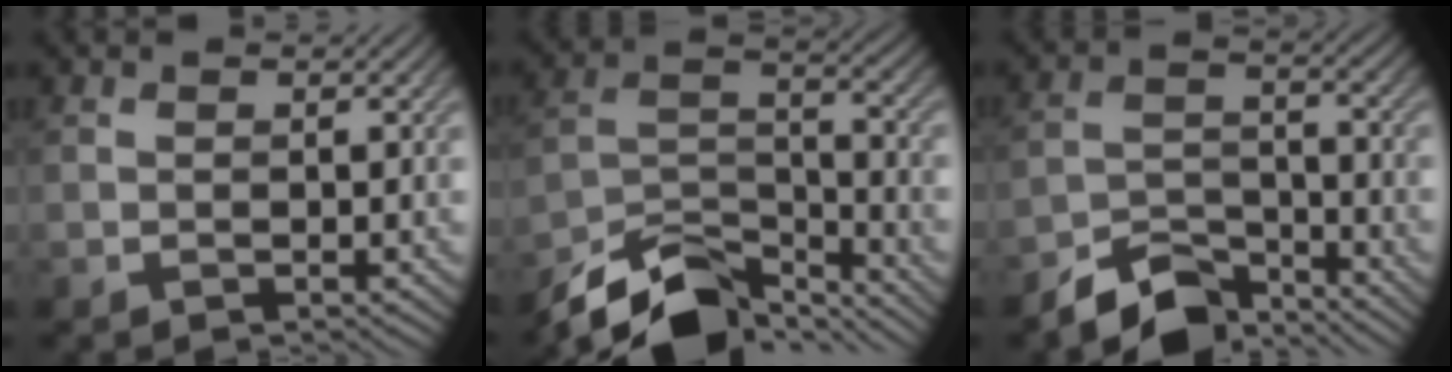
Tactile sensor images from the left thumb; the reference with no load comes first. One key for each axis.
{"total": 12.2, "fx": -10.0, "fy": 4.1, "fz": 5.8, "tx": -0.112, "ty": -0.007, "tz": -0.183}
{"total": 6.7, "fx": -5.8, "fy": 2.3, "fz": 2.5, "tx": -0.049, "ty": -0.005, "tz": -0.116}